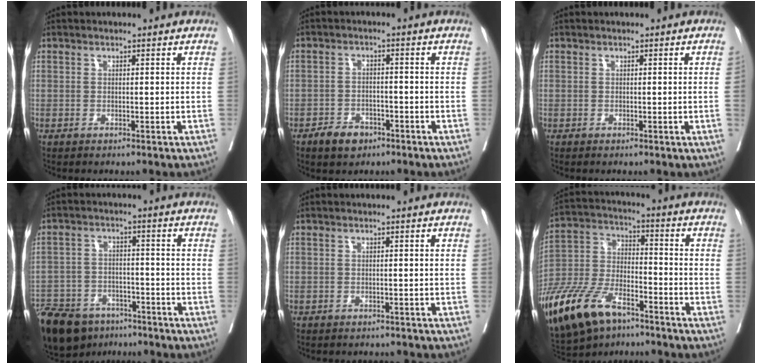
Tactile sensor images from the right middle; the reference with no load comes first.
{"total": 4.2, "force": [-2.8, 2.5, 1.8], "torque": [-0.031, 0.004, -0.042]}
{"total": 1.3, "force": [-0.1, -0.5, 1.2], "torque": [-0.017, -0.002, 0.000]}
{"total": 17.4, "force": [-12.6, 9.0, 8.0], "torque": [-0.200, -0.023, -0.198]}
{"total": 3.3, "force": [-3.0, 1.4, 0.4], "torque": [-0.001, 0.001, -0.040]}
{"total": 20.5, "force": [-13.5, 8.7, 12.7], "torque": [-0.329, -0.033, -0.257]}